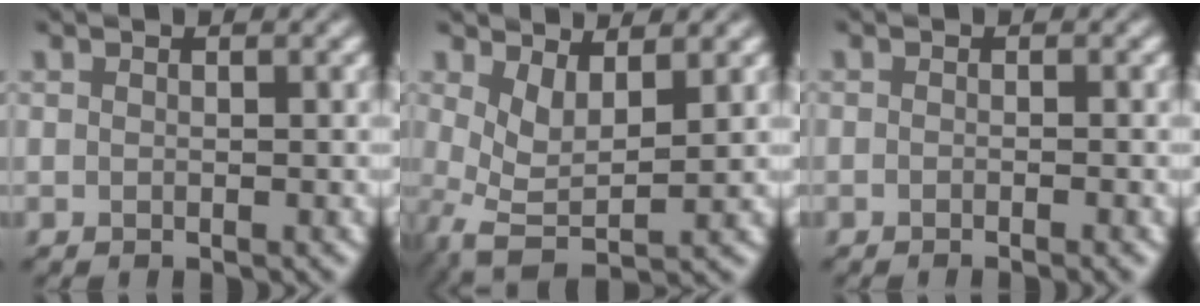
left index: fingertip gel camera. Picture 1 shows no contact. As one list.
[{"total": 3.4, "force": [0.5, 1.4, 3.1], "torque": [-0.067, -0.009, 0.011]}, {"total": 1.2, "force": [-0.8, 0.1, 0.9], "torque": [-0.010, -0.005, -0.016]}]